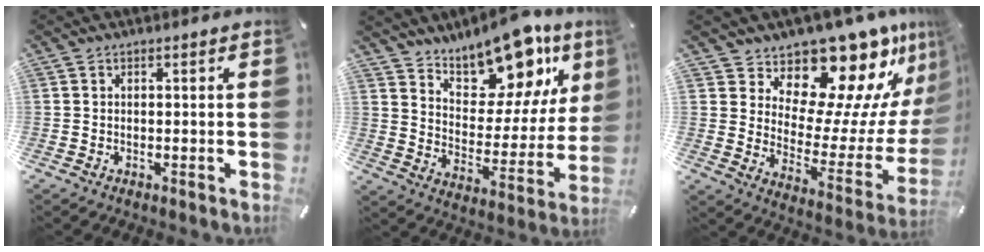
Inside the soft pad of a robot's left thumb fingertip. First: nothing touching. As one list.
[{"total": 16.8, "force": [14.1, 7.1, 5.8], "torque": [-0.089, -0.123, 0.247]}, {"total": 17.7, "force": [15.2, 6.7, 6.2], "torque": [-0.082, -0.146, 0.251]}]